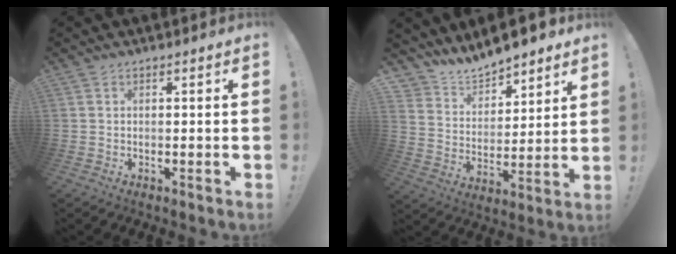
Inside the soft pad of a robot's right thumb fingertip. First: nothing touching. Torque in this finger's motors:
{"motor_torque": [0.64, 0.88, 0.33, 0.34, 0.01]}